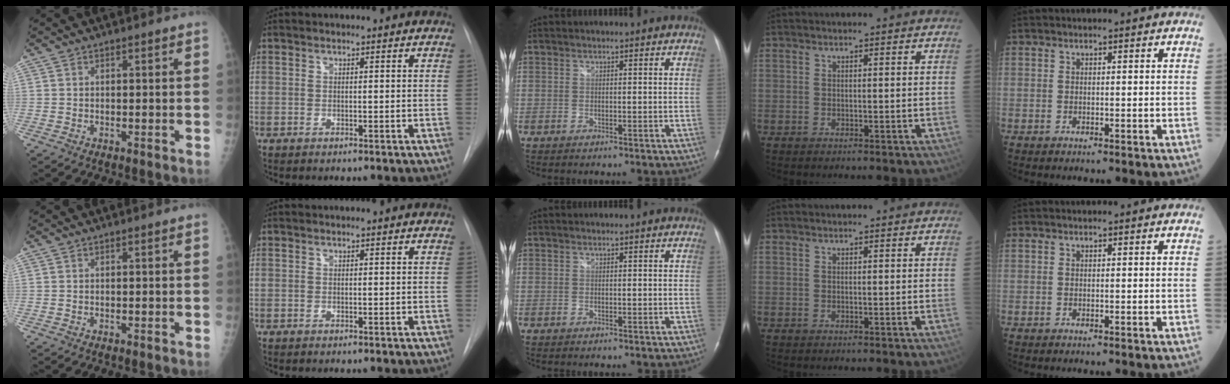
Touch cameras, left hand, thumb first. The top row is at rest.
{}